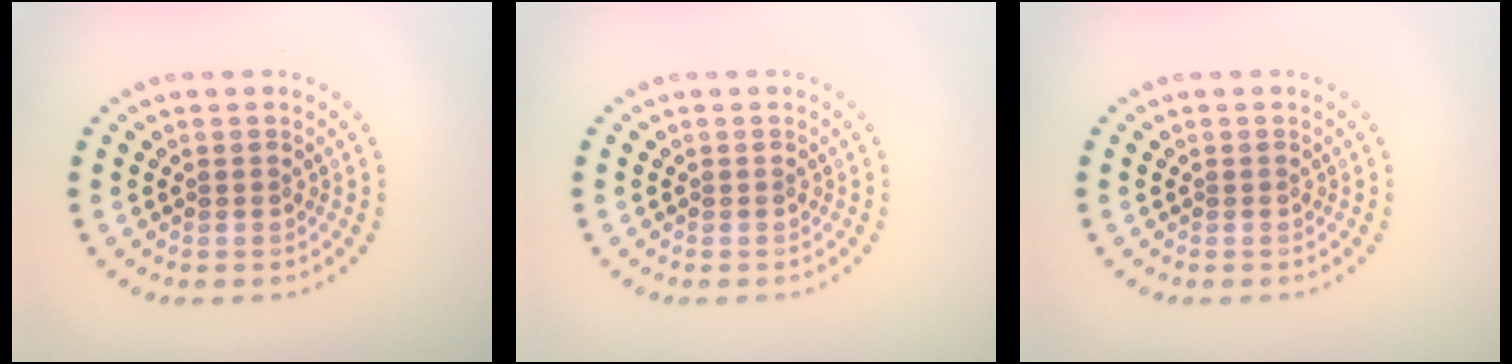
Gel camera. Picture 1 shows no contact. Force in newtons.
{"total": 0.0}
{"total": 0.0}